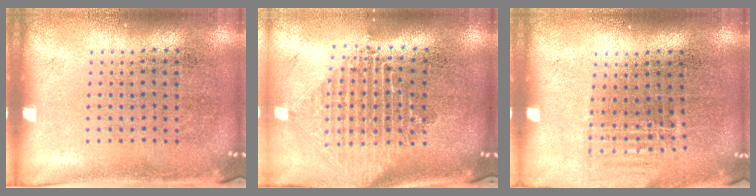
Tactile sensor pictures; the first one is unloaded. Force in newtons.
{"total": 2.4, "press": 1.9, "slide": 1.5}
{"total": 0.9, "press": 0.9, "slide": 0.3}